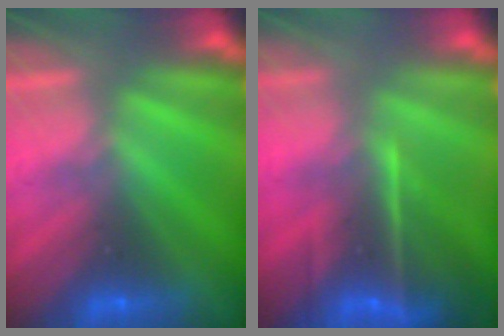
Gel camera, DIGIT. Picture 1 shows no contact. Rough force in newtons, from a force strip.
{"total": 7.6}